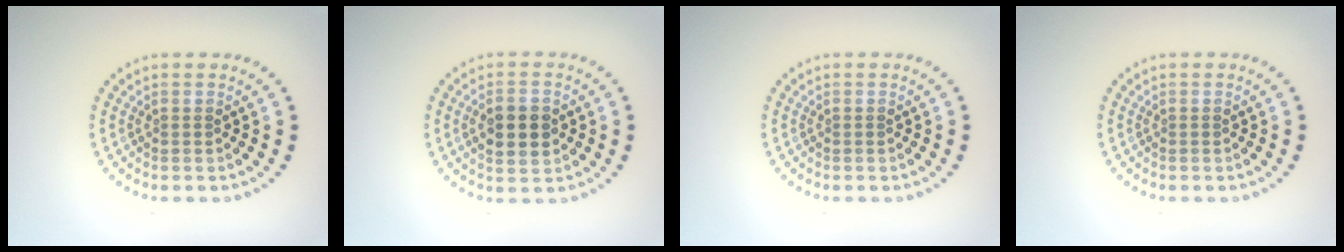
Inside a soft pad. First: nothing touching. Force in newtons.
{"total": 3.7, "press": 3.7, "slide": 0.3}
{"total": 0.0}
{"total": 0.0}